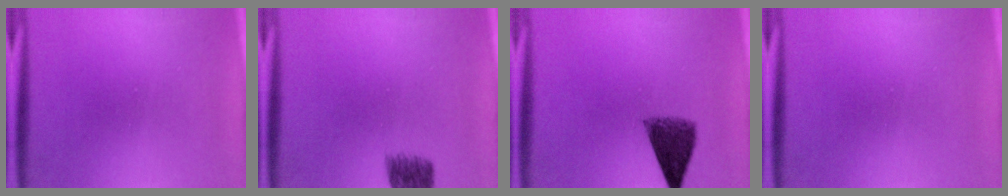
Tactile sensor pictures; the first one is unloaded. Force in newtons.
{"total": 4.8}
{"total": 6.7}
{"total": 0.0}